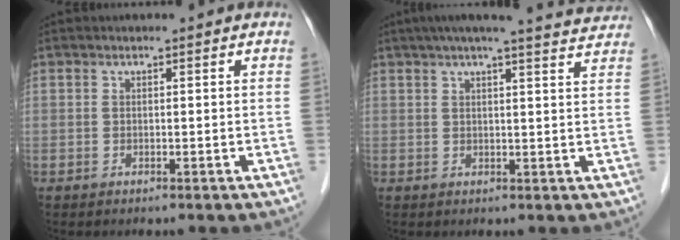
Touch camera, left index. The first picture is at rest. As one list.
[{"total": 15.6, "force": [14.1, 0.7, 6.5], "torque": [-0.093, 0.009, 0.167]}]